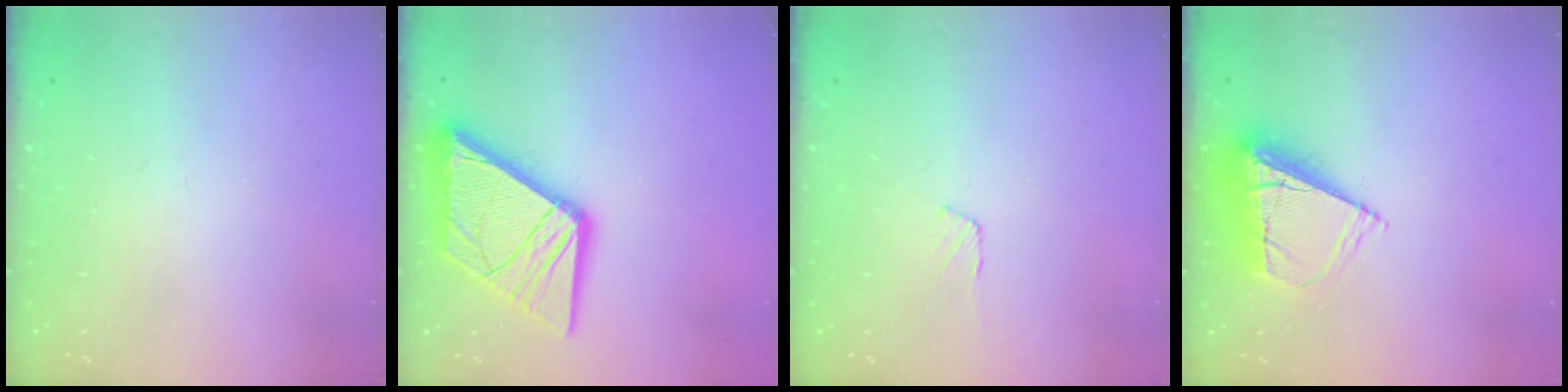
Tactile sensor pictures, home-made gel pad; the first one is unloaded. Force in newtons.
{"total": 20.3, "press": 20.2, "slide": 2.4}
{"total": 4.5, "press": 4.4, "slide": 0.4}
{"total": 9.3, "press": 9.3, "slide": 1.1}